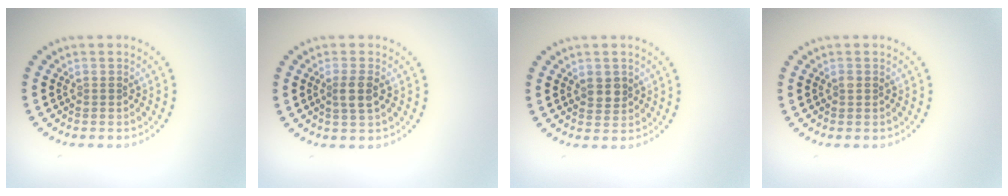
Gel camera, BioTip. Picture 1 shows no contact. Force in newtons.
{"total": 1.9, "press": 1.7, "slide": 0.9}
{"total": 1.8, "press": 1.7, "slide": 0.6}
{"total": 0.5, "press": 0.5, "slide": 0.1}